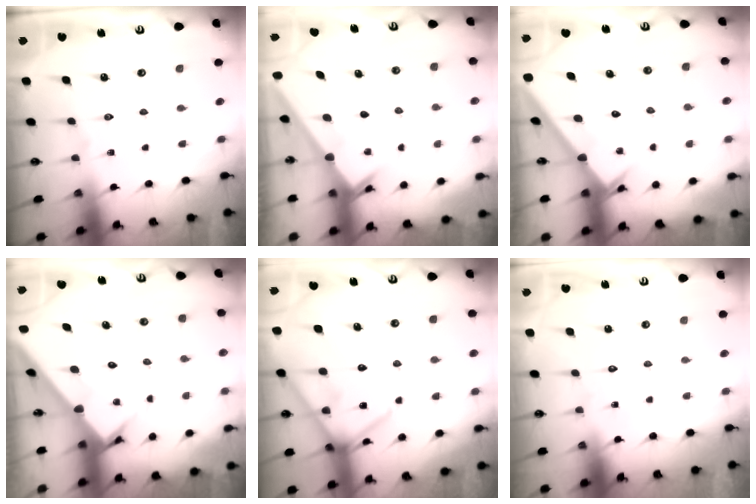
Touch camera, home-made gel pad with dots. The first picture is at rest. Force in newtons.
{"total": 2.4, "press": 2.4, "slide": 0.2}
{"total": 2.2, "press": 2.2, "slide": 0.2}
{"total": 2.9, "press": 2.9, "slide": 0.2}
{"total": 14.1, "press": 14.1, "slide": 1.4}
{"total": 1.6, "press": 1.6, "slide": 0.0}